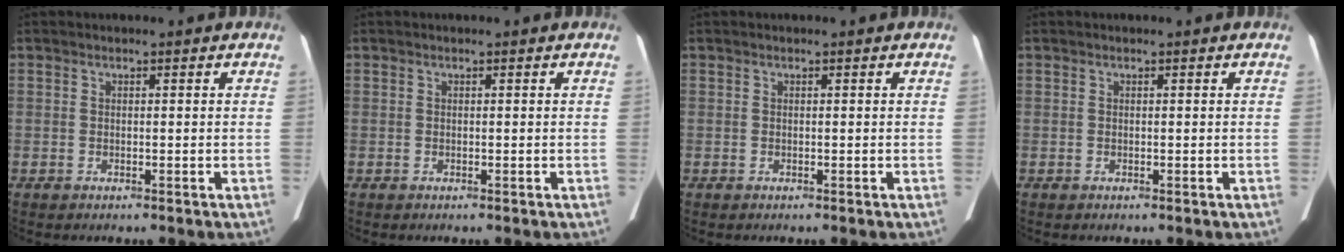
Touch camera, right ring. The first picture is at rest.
{"total": 0.0}
{"total": 0.0}
{"total": 0.0}